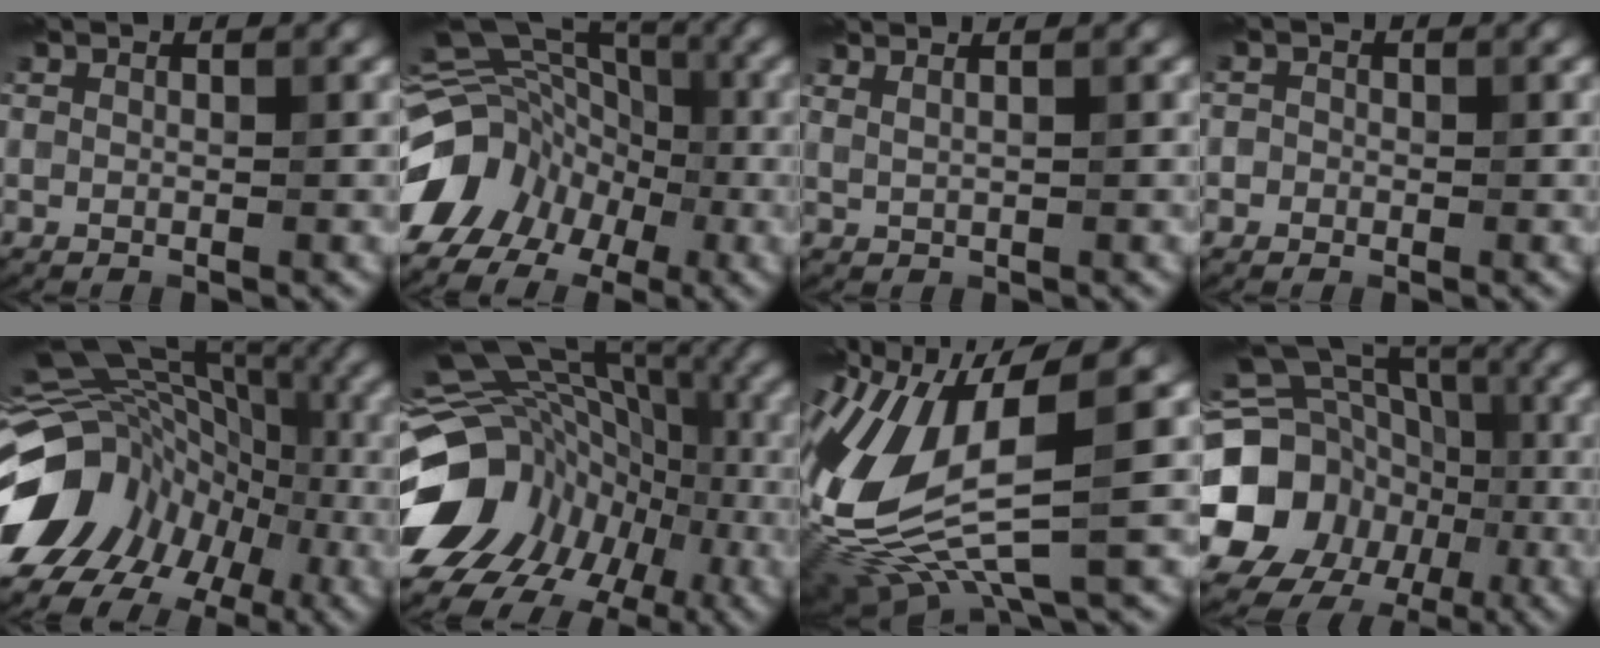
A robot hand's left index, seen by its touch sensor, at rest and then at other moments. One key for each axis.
{"total": 15.2, "fx": -6.0, "fy": 12.7, "fz": 6.0, "tx": -0.127, "ty": 0.003, "tz": -0.119}
{"total": 2.2, "fx": 1.7, "fy": 0.7, "fz": 1.3, "tx": -0.010, "ty": 0.011, "tz": 0.012}
{"total": 1.0, "fx": -0.4, "fy": 0.9, "fz": 0.1, "tx": 0.011, "ty": 0.001, "tz": -0.018}
{"total": 14.4, "fx": -5.1, "fy": 11.1, "fz": 7.6, "tx": -0.156, "ty": 0.020, "tz": -0.078}
{"total": 14.8, "fx": -3.6, "fy": 11.6, "fz": 8.4, "tx": -0.158, "ty": 0.017, "tz": -0.036}
{"total": 11.9, "fx": -0.2, "fy": 4.0, "fz": 11.2, "tx": -0.241, "ty": -0.007, "tz": 0.000}
{"total": 23.3, "fx": -4.8, "fy": 21.1, "fz": 8.7, "tx": -0.172, "ty": -0.006, "tz": -0.122}